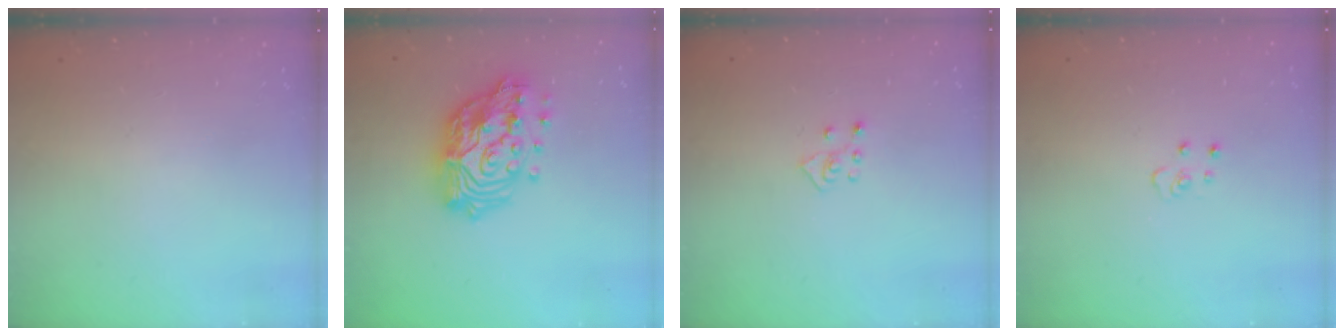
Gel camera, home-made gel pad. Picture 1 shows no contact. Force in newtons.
{"total": 20.2, "press": 20.1, "slide": 2.1}
{"total": 4.5, "press": 4.5, "slide": 0.4}
{"total": 4.4, "press": 4.3, "slide": 0.3}